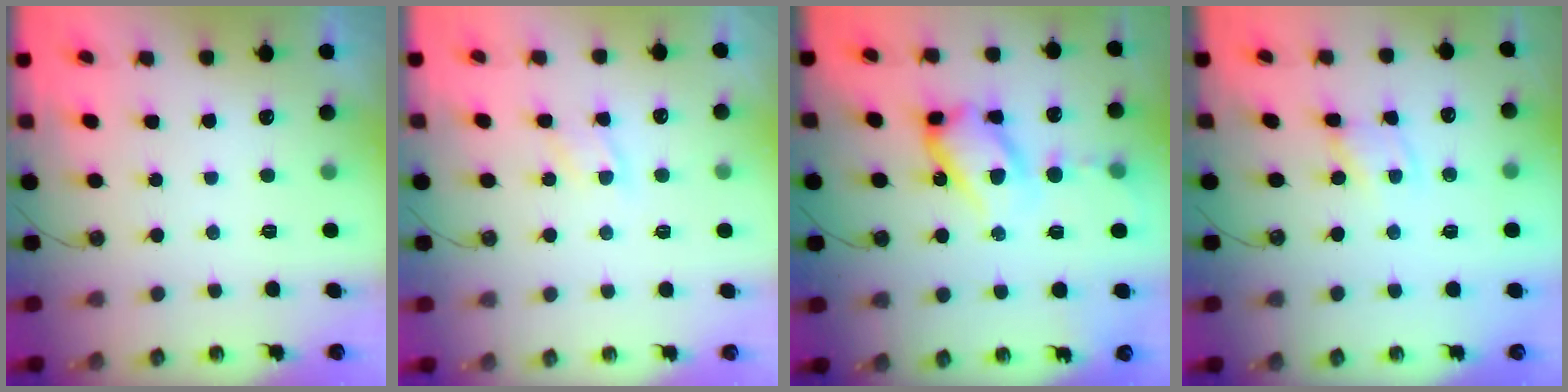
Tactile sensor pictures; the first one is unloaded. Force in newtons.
{"total": 7.0, "press": 6.9, "slide": 0.8}
{"total": 15.7, "press": 15.5, "slide": 2.6}
{"total": 1.2, "press": 1.2, "slide": 0.2}